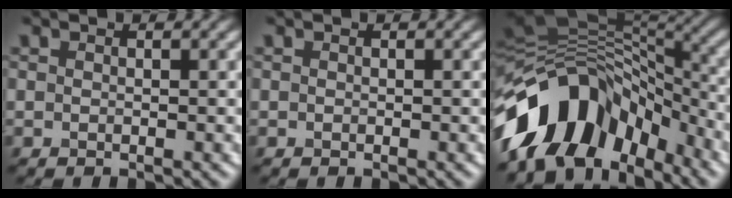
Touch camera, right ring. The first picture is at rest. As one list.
[{"total": 0.0}, {"total": 12.8, "force": [-5.5, 8.2, 8.1], "torque": [-0.140, 0.030, -0.111]}]